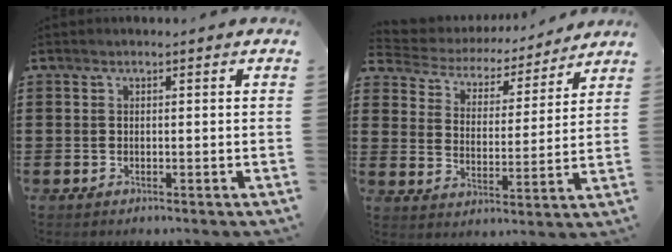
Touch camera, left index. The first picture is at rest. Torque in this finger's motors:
{"motor_torque": [2.14, 0.00, 0.08, -0.03]}